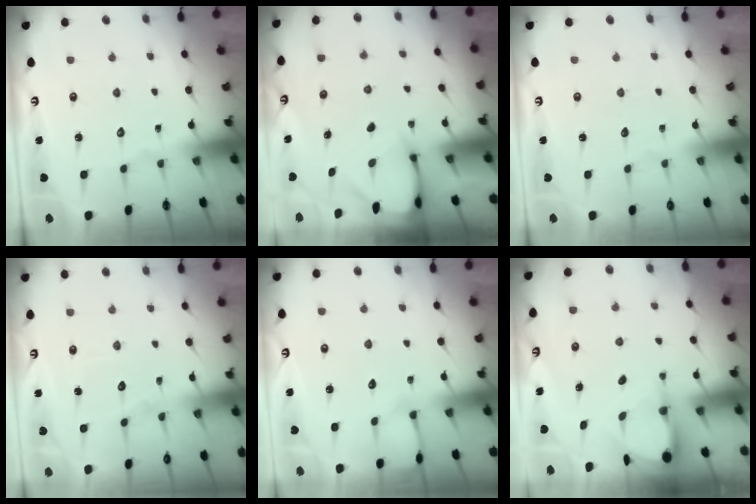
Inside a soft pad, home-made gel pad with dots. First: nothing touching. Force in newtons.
{"total": 2.6, "press": 2.6, "slide": 0.3}
{"total": 0.0}
{"total": 5.2, "press": 5.2, "slide": 0.4}
{"total": 4.7, "press": 4.7, "slide": 0.5}
{"total": 3.9, "press": 3.9, "slide": 0.3}